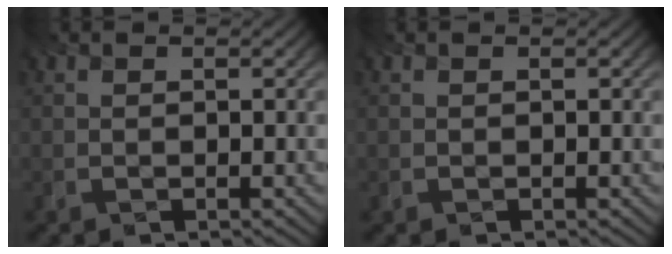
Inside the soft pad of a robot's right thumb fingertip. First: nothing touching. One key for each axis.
{"total": 0.0}